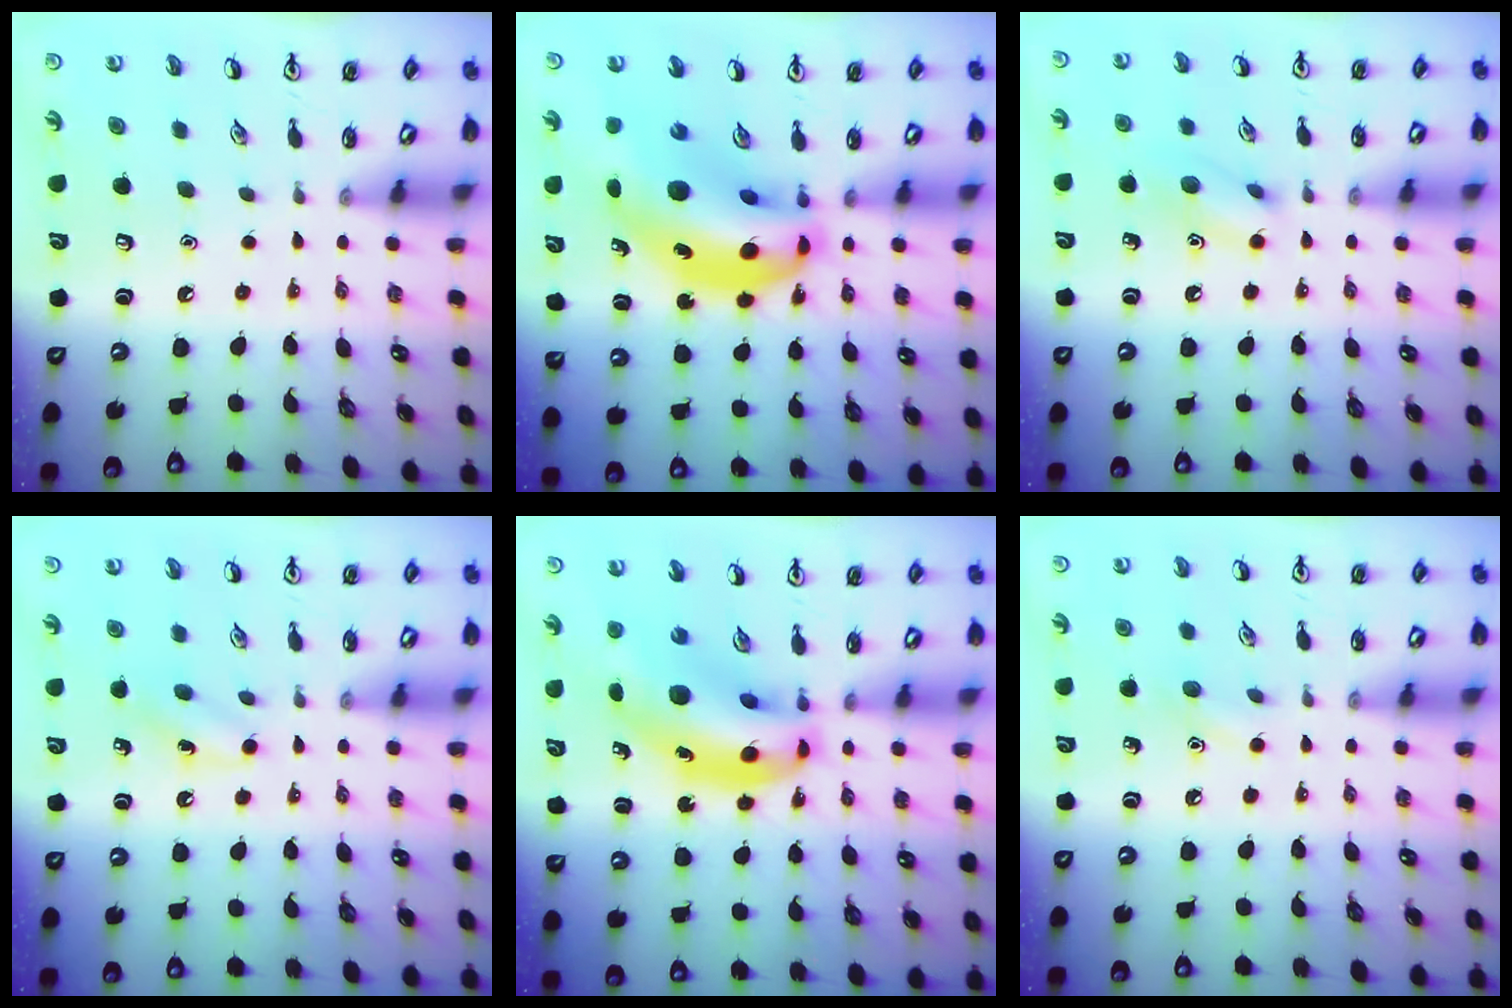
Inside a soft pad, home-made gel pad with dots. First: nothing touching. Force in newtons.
{"total": 16.0, "press": 15.4, "slide": 4.6}
{"total": 8.5, "press": 8.4, "slide": 1.4}
{"total": 6.3, "press": 6.0, "slide": 2.0}
{"total": 13.0, "press": 12.4, "slide": 3.9}
{"total": 5.9, "press": 5.6, "slide": 1.7}